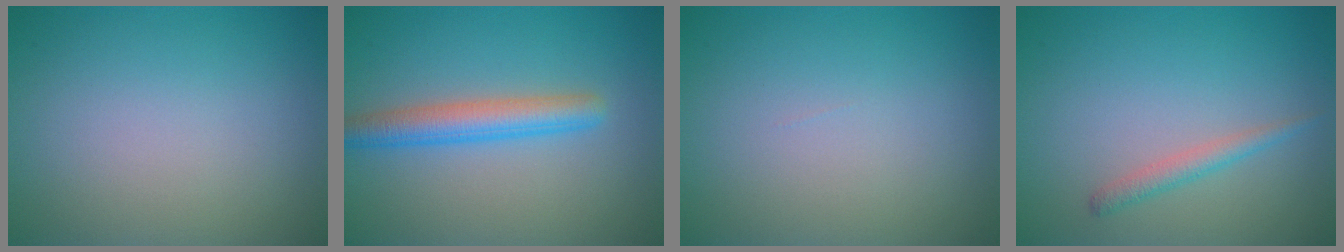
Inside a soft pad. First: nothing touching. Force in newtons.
{"total": 3.7, "press": 3.7, "slide": 0.1}
{"total": 0.0}
{"total": 1.5, "press": 1.5, "slide": 0.1}